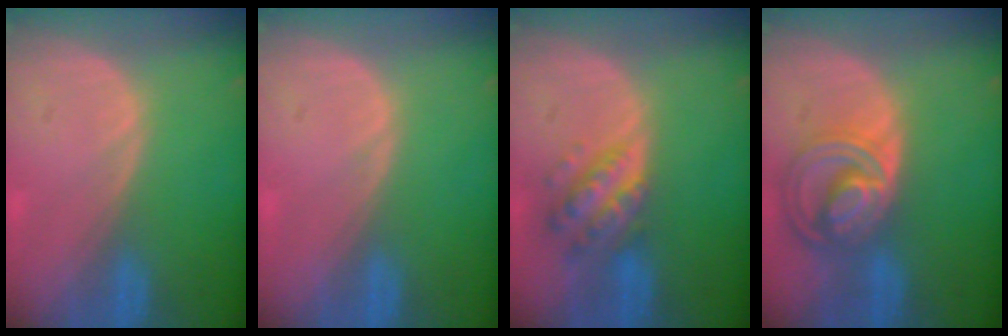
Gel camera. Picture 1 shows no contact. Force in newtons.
{"total": 0.5, "press": 0.1, "slide": 0.5}
{"total": 6.4, "press": 5.7, "slide": 2.9}
{"total": 8.6, "press": 7.4, "slide": 4.4}